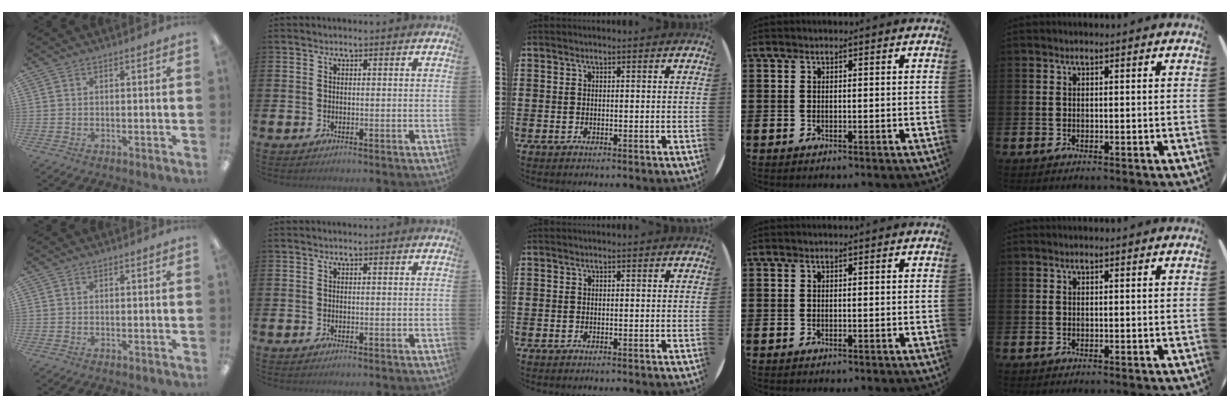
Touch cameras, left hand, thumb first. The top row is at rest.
{}